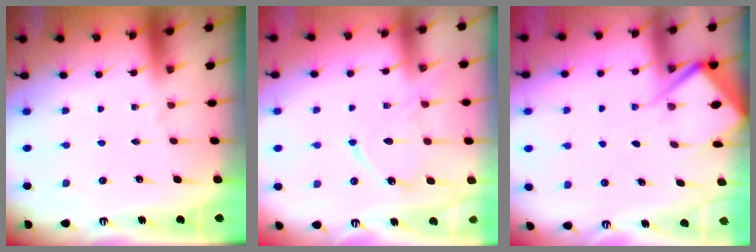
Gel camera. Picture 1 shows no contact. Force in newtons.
{"total": 11.8, "press": 11.7, "slide": 1.2}
{"total": 5.8, "press": 5.8, "slide": 0.6}